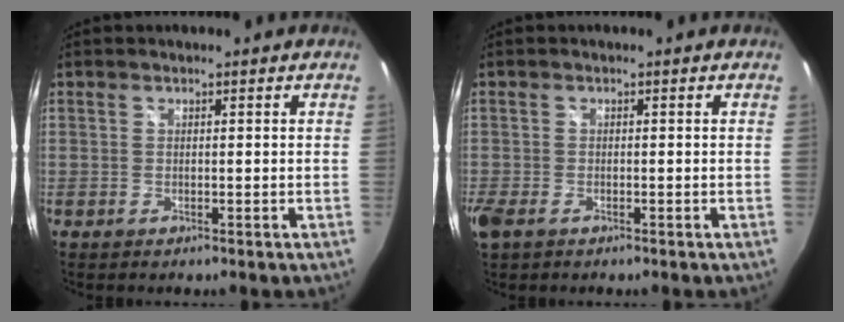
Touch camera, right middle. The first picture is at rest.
{"total": 3.6, "force": [-2.0, 1.9, 2.3], "torque": [-0.054, -0.011, -0.038]}